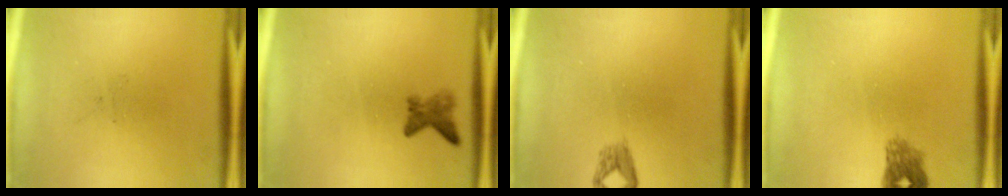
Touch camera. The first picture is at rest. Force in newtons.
{"total": 2.0}
{"total": 1.4}
{"total": 2.4}